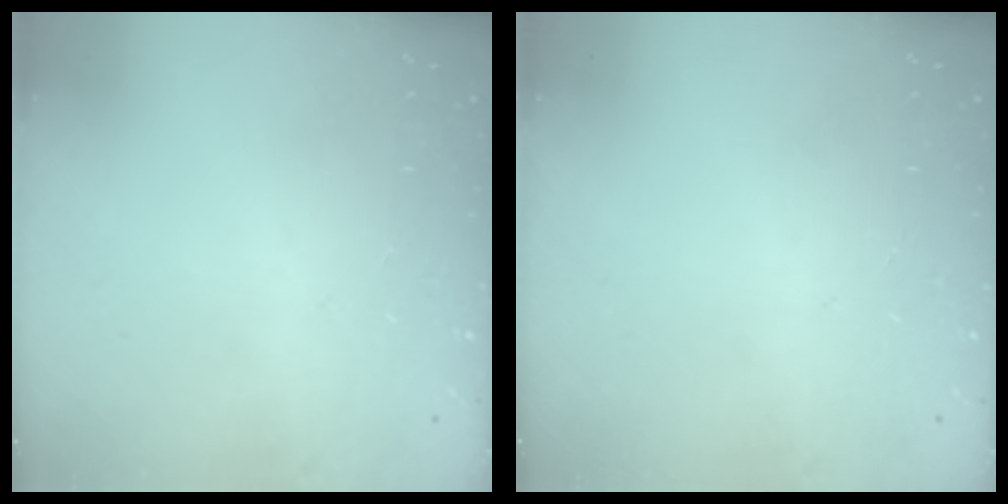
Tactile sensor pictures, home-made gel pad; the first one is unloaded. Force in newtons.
{"total": 0.0}